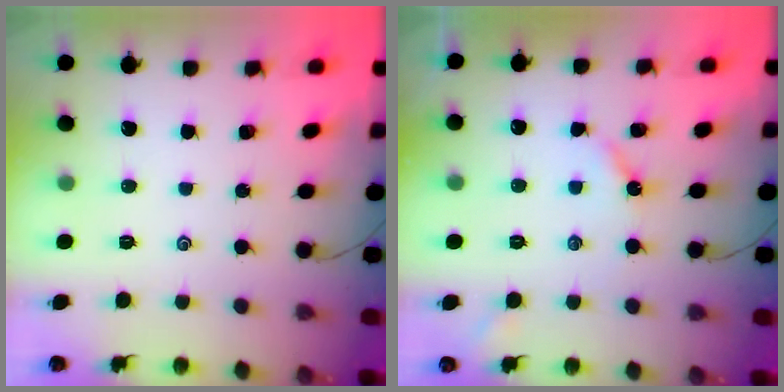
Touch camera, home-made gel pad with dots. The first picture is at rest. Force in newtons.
{"total": 4.2, "press": 4.1, "slide": 0.8}